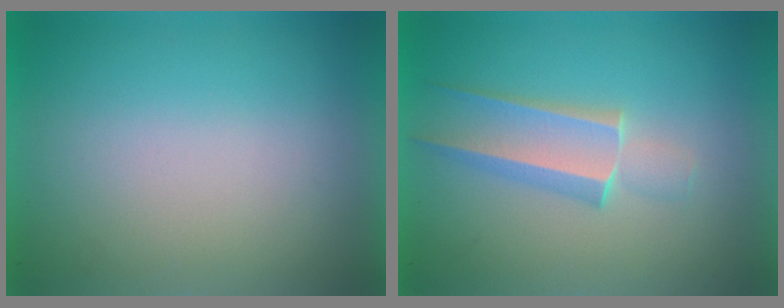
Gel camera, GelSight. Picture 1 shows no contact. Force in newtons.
{"total": 2.2}